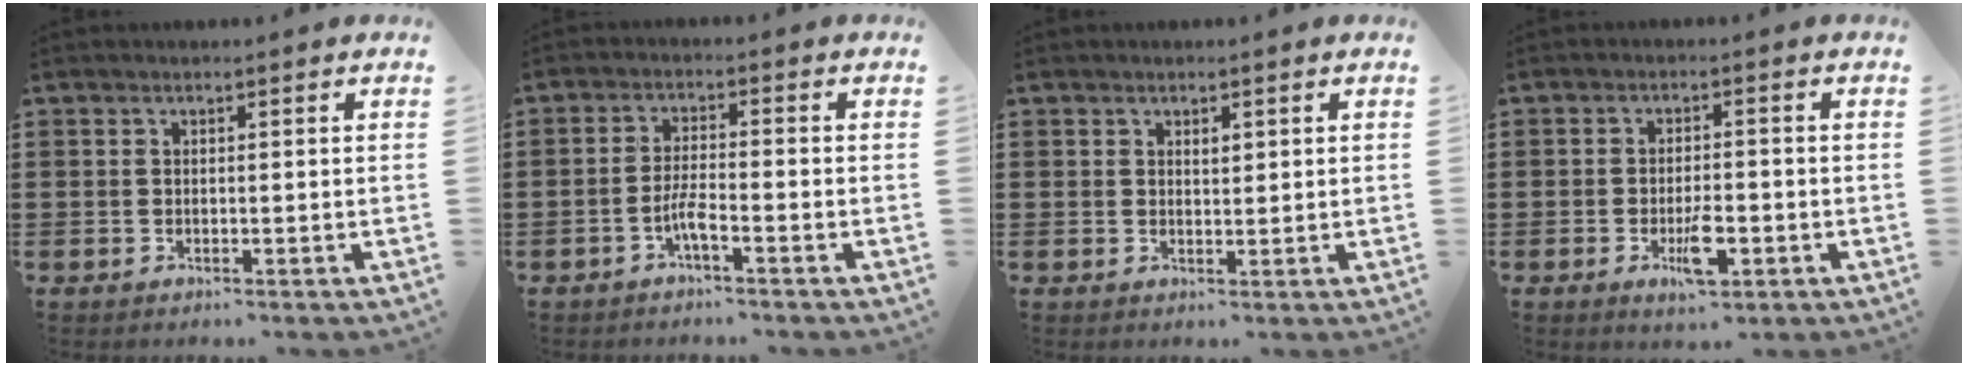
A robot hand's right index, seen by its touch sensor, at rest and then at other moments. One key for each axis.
{"total": 3.8, "fx": -2.1, "fy": 0.4, "fz": 3.2, "tx": -0.069, "ty": -0.004, "tz": -0.042}
{"total": 1.2, "fx": 0.6, "fy": 0.6, "fz": 0.8, "tx": -0.008, "ty": 0.001, "tz": 0.009}
{"total": 5.7, "fx": -2.1, "fy": 1.9, "fz": 4.9, "tx": -0.083, "ty": 0.002, "tz": -0.034}